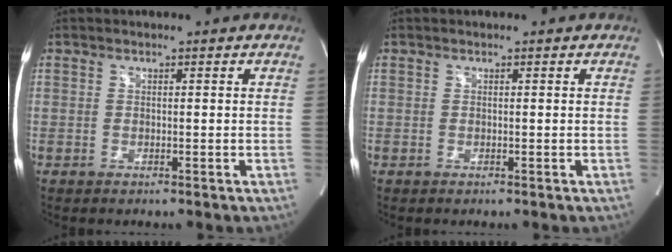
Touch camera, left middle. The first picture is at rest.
{"total": 0.0}